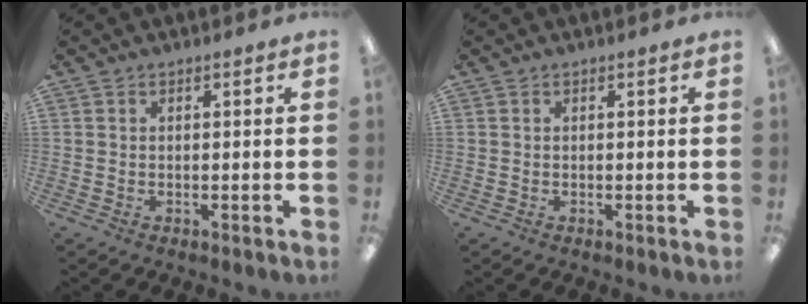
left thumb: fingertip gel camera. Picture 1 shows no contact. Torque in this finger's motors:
{"motor_torque": [0.00, 0.00, 0.00, 0.00, 0.00]}